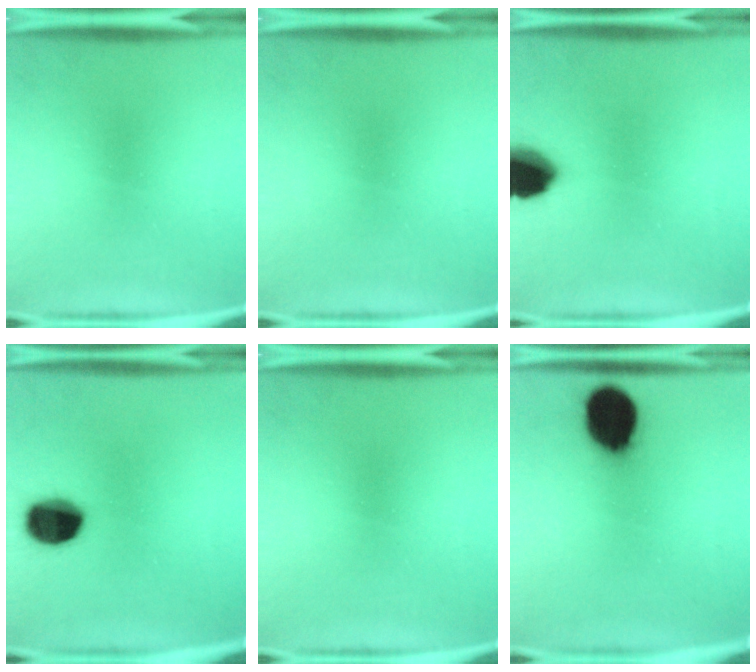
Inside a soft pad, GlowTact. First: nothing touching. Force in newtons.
{"total": 0.0}
{"total": 12.3}
{"total": 12.8}
{"total": 0.0}
{"total": 15.5}